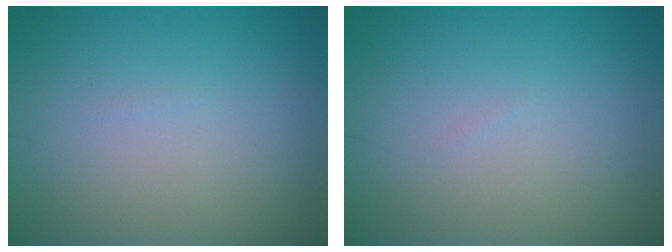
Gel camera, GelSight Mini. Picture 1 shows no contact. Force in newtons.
{"total": 0.0}